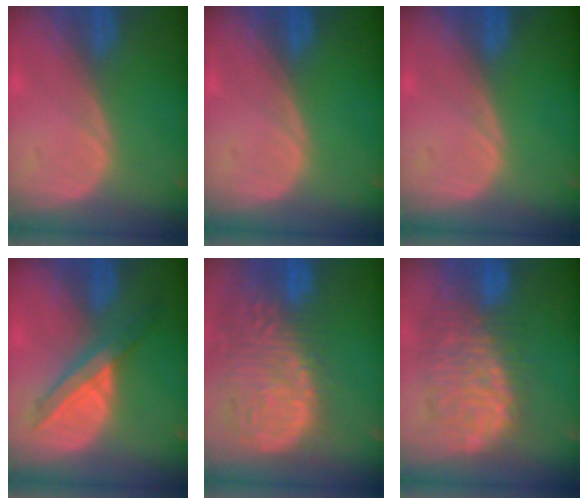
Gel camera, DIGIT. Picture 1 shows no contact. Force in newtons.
{"total": 0.0}
{"total": 0.0}
{"total": 6.0, "press": 5.8, "slide": 1.3}
{"total": 15.3, "press": 12.6, "slide": 8.6}
{"total": 11.0, "press": 10.2, "slide": 4.1}